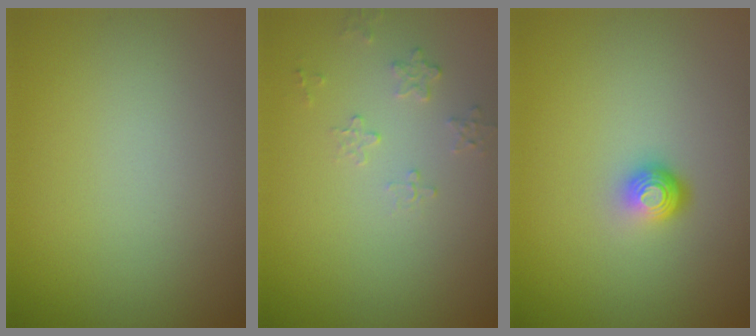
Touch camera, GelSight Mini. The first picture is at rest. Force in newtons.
{"total": 1.2, "press": 0.8, "slide": 0.9}
{"total": 1.8, "press": 1.2, "slide": 1.4}